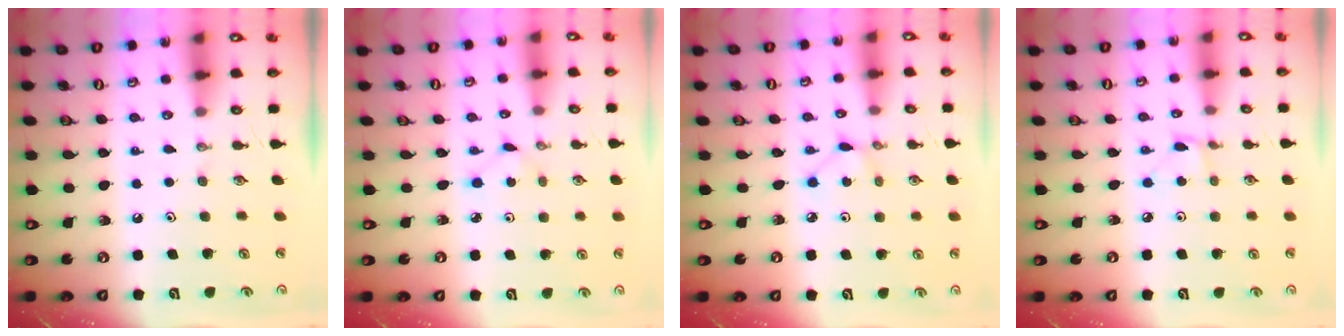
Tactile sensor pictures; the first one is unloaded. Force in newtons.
{"total": 1.3, "press": 1.3, "slide": 0.2}
{"total": 2.1, "press": 2.1, "slide": 0.1}
{"total": 2.0, "press": 2.0, "slide": 0.3}